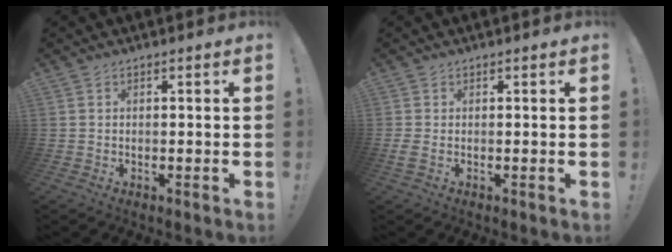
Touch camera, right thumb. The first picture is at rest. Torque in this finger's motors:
{"motor_torque": [0.32, 0.24, -0.07, 0.03, 0.02]}